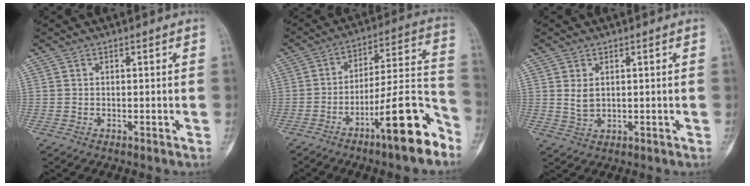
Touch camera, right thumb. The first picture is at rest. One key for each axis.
{"total": 16.1, "fx": -9.7, "fy": 3.0, "fz": 12.5, "tx": -0.190, "ty": 0.085, "tz": -0.156}
{"total": 2.7, "fx": 0.7, "fy": 1.8, "fz": 2.0, "tx": -0.030, "ty": -0.007, "tz": 0.019}